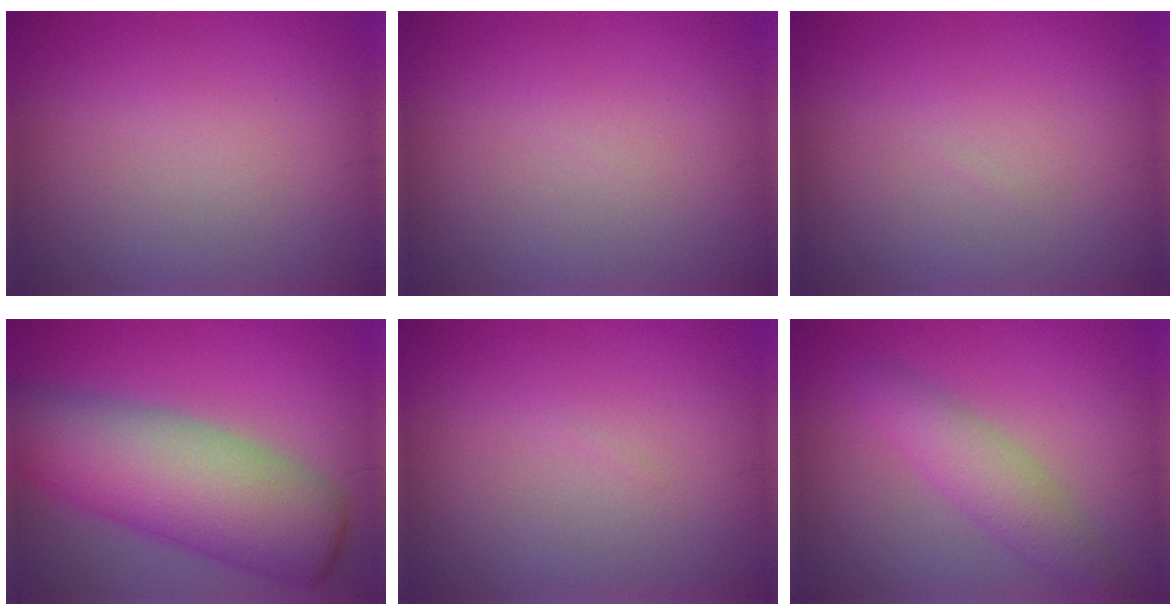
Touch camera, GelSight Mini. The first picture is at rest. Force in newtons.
{"total": 0.0}
{"total": 0.0}
{"total": 11.0, "press": 11.0, "slide": 0.4}
{"total": 0.0}
{"total": 3.6, "press": 3.6, "slide": 0.1}